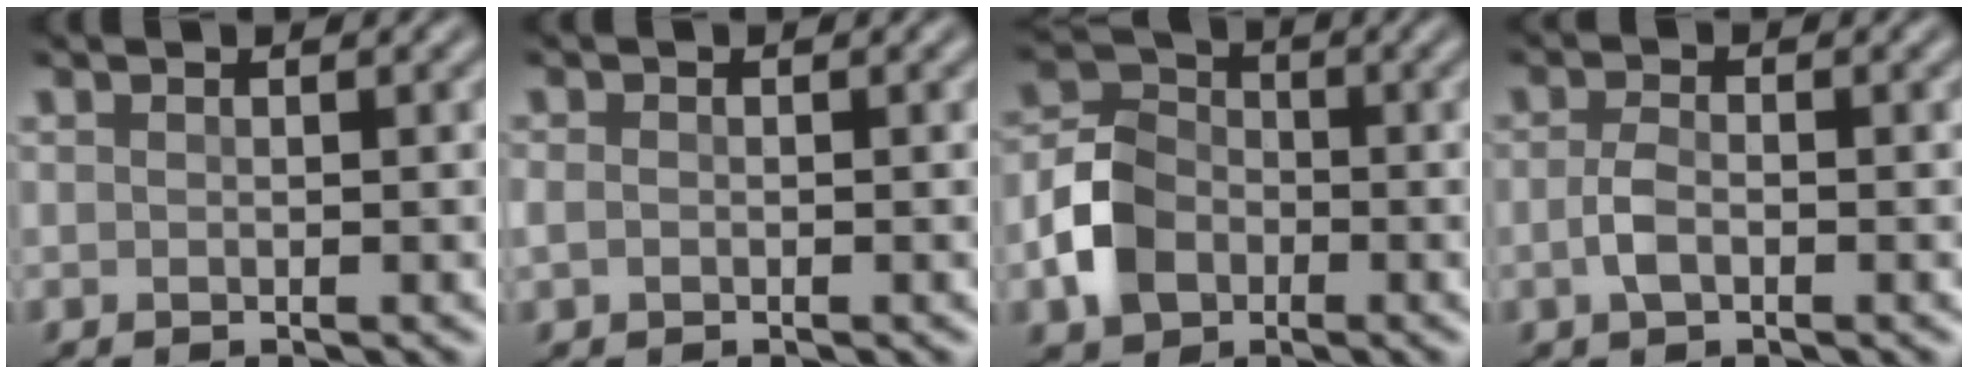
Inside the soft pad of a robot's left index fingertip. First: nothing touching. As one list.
[{"total": 0.9, "force": [-0.2, 0.7, 0.6], "torque": [-0.013, -0.001, -0.006]}, {"total": 5.2, "force": [-1.9, 4.1, 2.6], "torque": [-0.053, 0.004, -0.047]}, {"total": 2.0, "force": [-0.6, 1.0, 1.6], "torque": [-0.037, 0.000, -0.016]}]